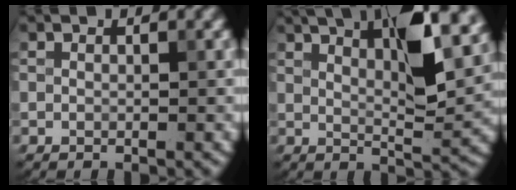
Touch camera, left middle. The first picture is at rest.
{"total": 7.2, "force": [3.8, 1.4, 5.9], "torque": [-0.101, 0.012, 0.079]}